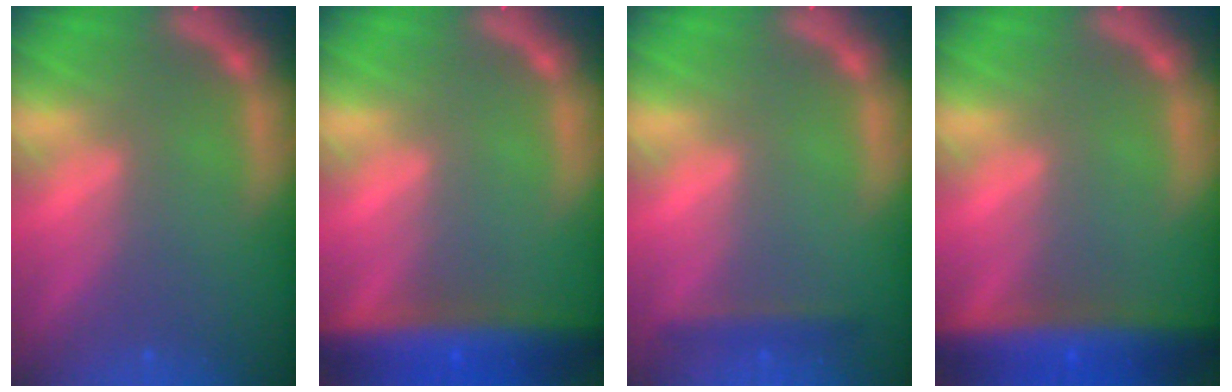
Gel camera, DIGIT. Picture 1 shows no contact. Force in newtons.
{"total": 8.6}
{"total": 1.9}
{"total": 8.6}